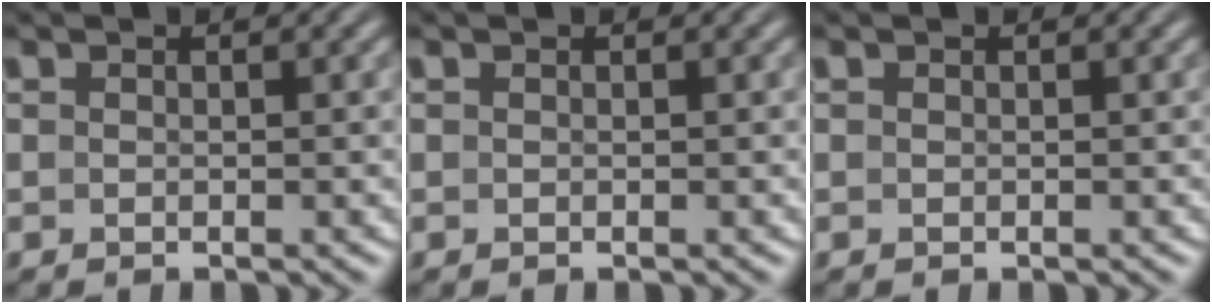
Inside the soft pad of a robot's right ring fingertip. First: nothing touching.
{"total": 0.0}
{"total": 0.0}